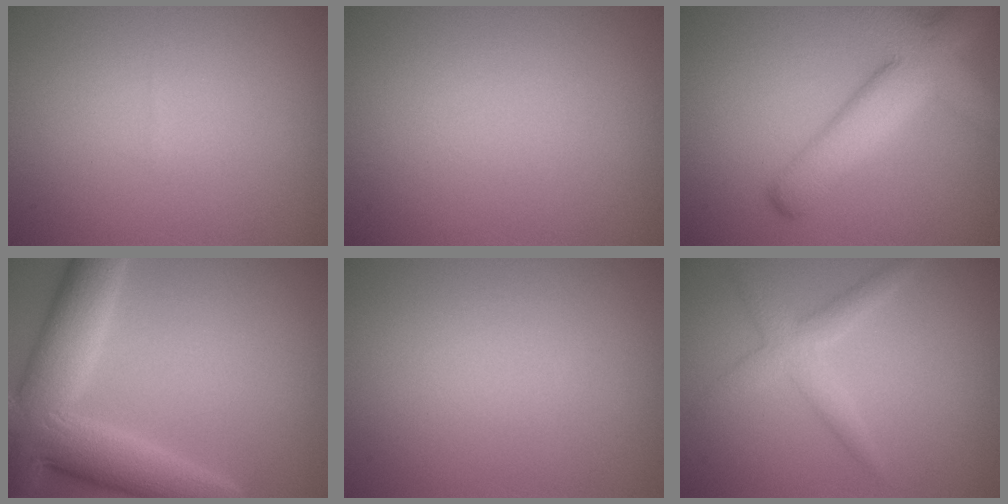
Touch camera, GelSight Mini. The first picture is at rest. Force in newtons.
{"total": 0.0}
{"total": 7.1, "press": 7.0, "slide": 0.4}
{"total": 9.6, "press": 9.6, "slide": 0.5}
{"total": 0.0}
{"total": 2.5, "press": 2.5, "slide": 0.1}